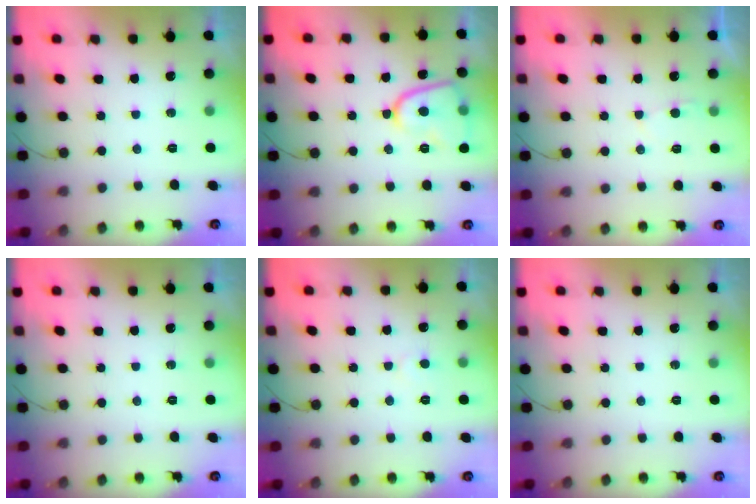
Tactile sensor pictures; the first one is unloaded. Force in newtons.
{"total": 11.7, "press": 11.6, "slide": 1.4}
{"total": 1.8, "press": 1.8, "slide": 0.3}
{"total": 0.0}
{"total": 3.3, "press": 3.2, "slide": 0.3}
{"total": 0.0}